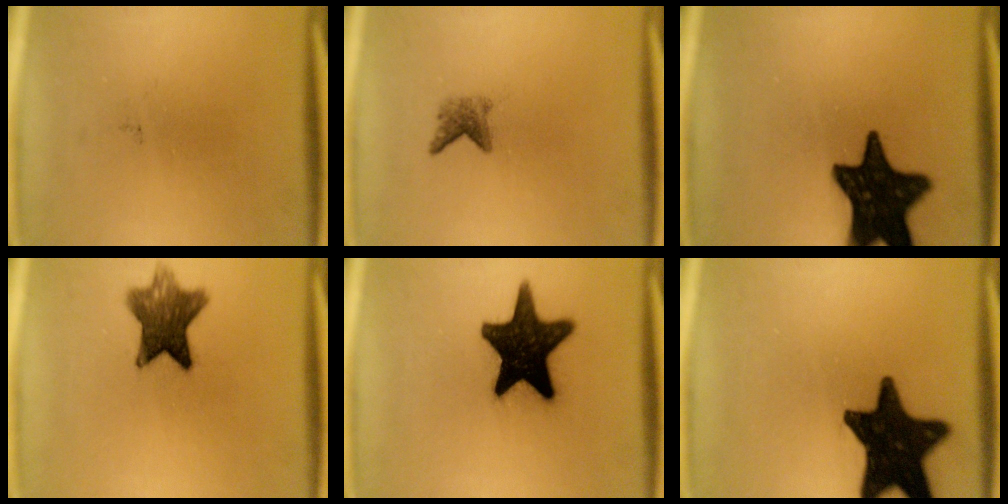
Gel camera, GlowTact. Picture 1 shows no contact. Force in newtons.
{"total": 2.1}
{"total": 18.1}
{"total": 9.1}
{"total": 18.2}
{"total": 18.6}